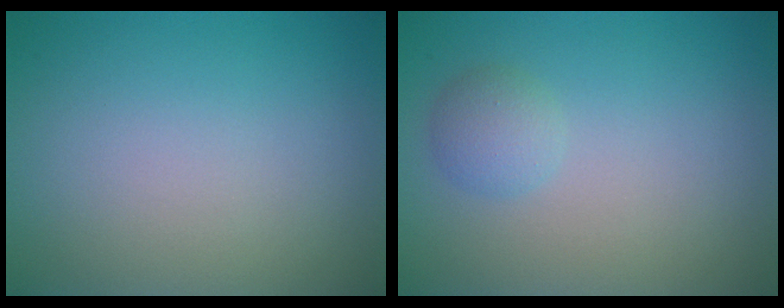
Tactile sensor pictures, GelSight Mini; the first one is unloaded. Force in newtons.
{"total": 1.7, "press": 1.7, "slide": 0.1}